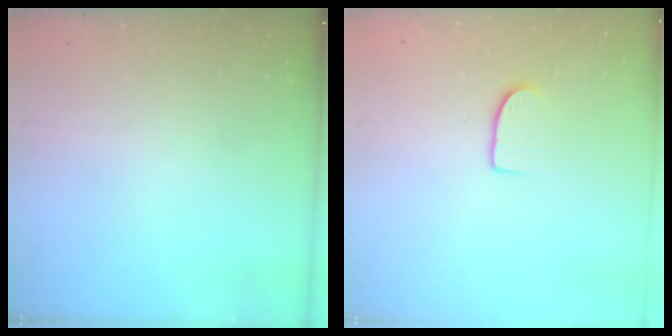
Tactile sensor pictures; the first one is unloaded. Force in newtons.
{"total": 7.3, "press": 7.3, "slide": 0.6}